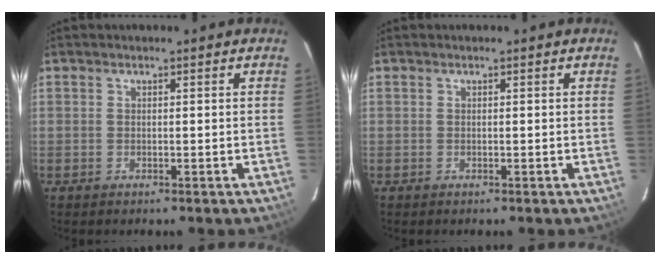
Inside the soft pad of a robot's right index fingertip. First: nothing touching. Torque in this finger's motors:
{"motor_torque": [-0.03, 0.02, 0.00, 0.00]}